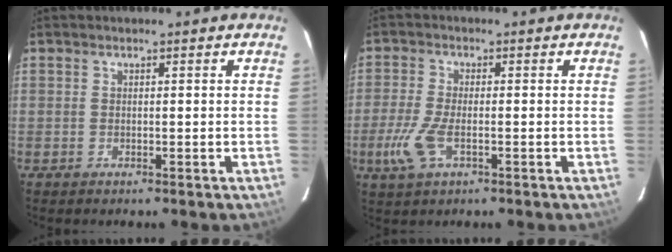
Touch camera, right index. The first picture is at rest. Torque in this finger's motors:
{"motor_torque": [0.45, -0.28, 0.18, 0.07]}